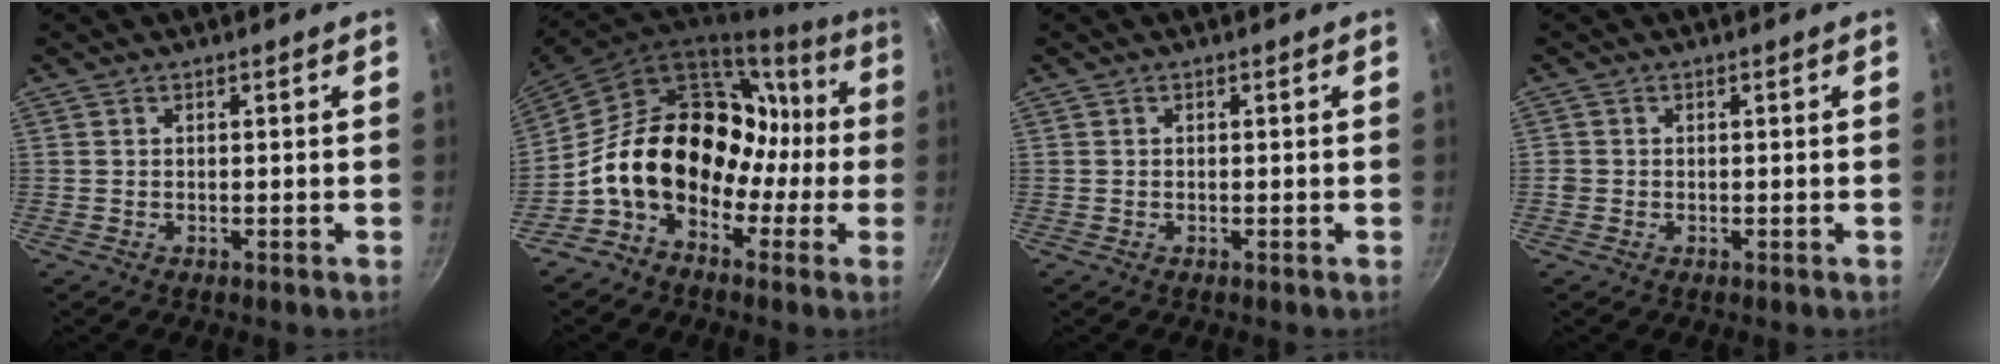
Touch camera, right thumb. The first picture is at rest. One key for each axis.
{"total": 20.8, "fx": -3.1, "fy": 15.9, "fz": 13.0, "tx": -0.165, "ty": 0.077, "tz": -0.057}
{"total": 0.0}
{"total": 1.0, "fx": -0.3, "fy": 0.9, "fz": 0.3, "tx": -0.004, "ty": 0.001, "tz": -0.006}